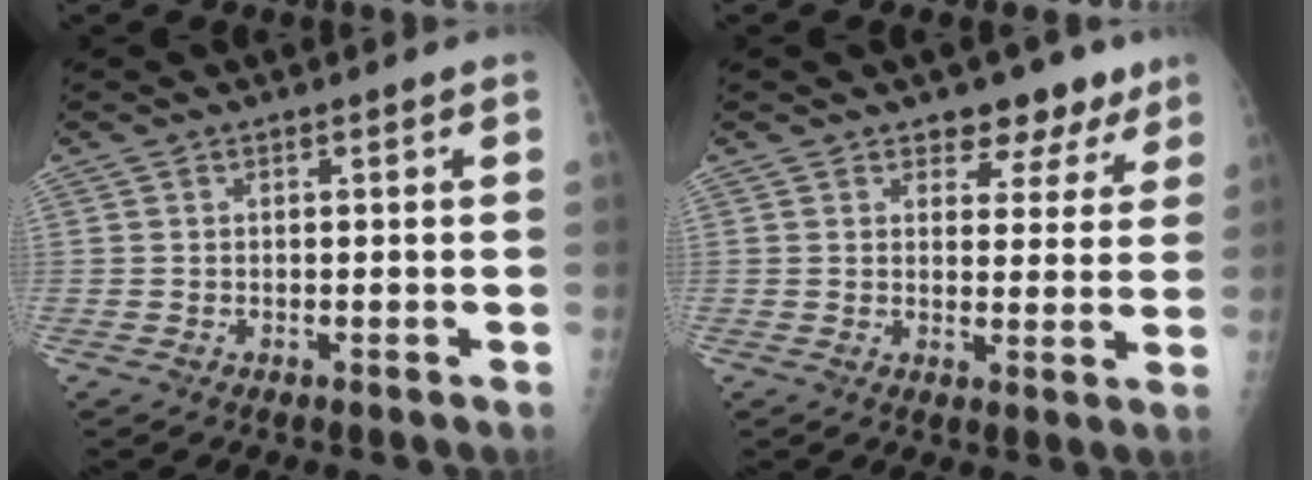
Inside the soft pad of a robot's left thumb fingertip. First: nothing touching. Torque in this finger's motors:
{"motor_torque": [0.20, -0.16, 0.35, -0.12, 0.02]}